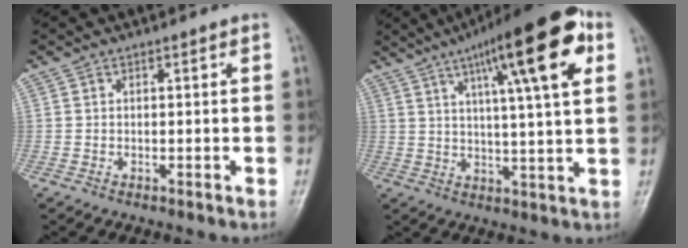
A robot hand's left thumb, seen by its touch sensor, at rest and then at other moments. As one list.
[{"total": 19.1, "force": [8.3, 3.8, 16.8], "torque": [-0.234, -0.005, 0.119]}]